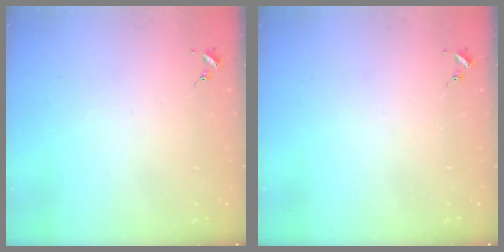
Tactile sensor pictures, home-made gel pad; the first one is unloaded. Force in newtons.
{"total": 0.0}